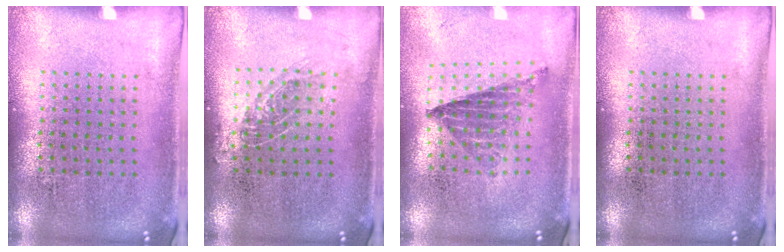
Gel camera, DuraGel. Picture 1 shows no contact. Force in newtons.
{"total": 0.9, "press": 0.8, "slide": 0.4}
{"total": 0.5, "press": 0.5, "slide": 0.1}
{"total": 0.0}